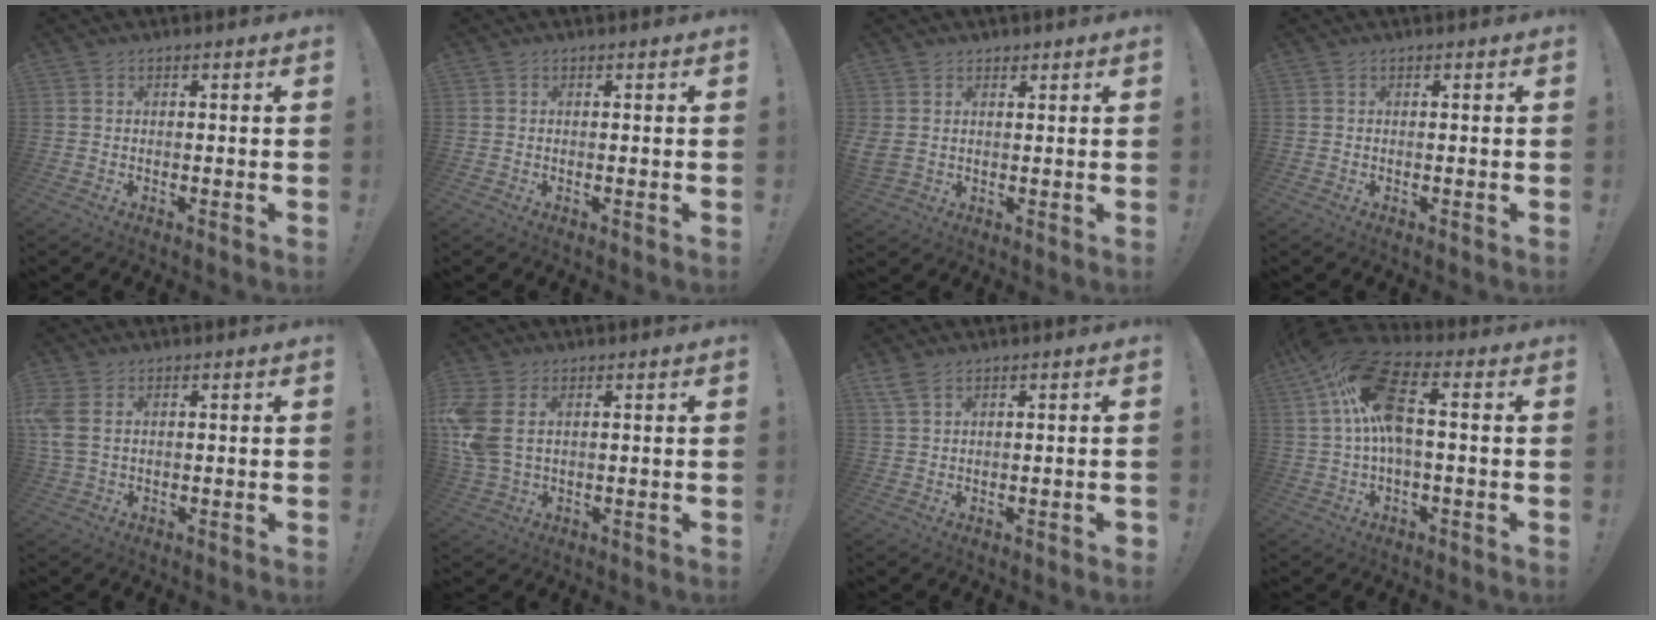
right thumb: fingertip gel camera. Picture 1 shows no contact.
{"total": 0.0}
{"total": 3.9, "force": [1.6, 3.1, 1.6], "torque": [-0.019, -0.005, 0.034]}
{"total": 0.0}
{"total": 5.2, "force": [1.4, 3.5, 3.6], "torque": [-0.083, 0.003, 0.028]}
{"total": 8.6, "force": [2.2, 5.3, 6.4], "torque": [-0.142, -0.011, 0.045]}
{"total": 3.6, "force": [1.9, 1.4, 2.7], "torque": [-0.053, -0.001, 0.038]}
{"total": 16.9, "force": [2.3, 7.7, 14.9], "torque": [-0.280, 0.005, 0.039]}